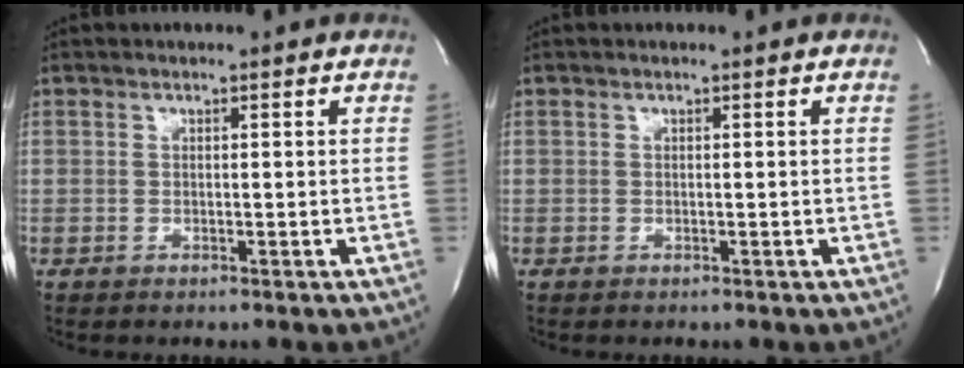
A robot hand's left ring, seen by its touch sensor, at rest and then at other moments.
{"total": 0.0}